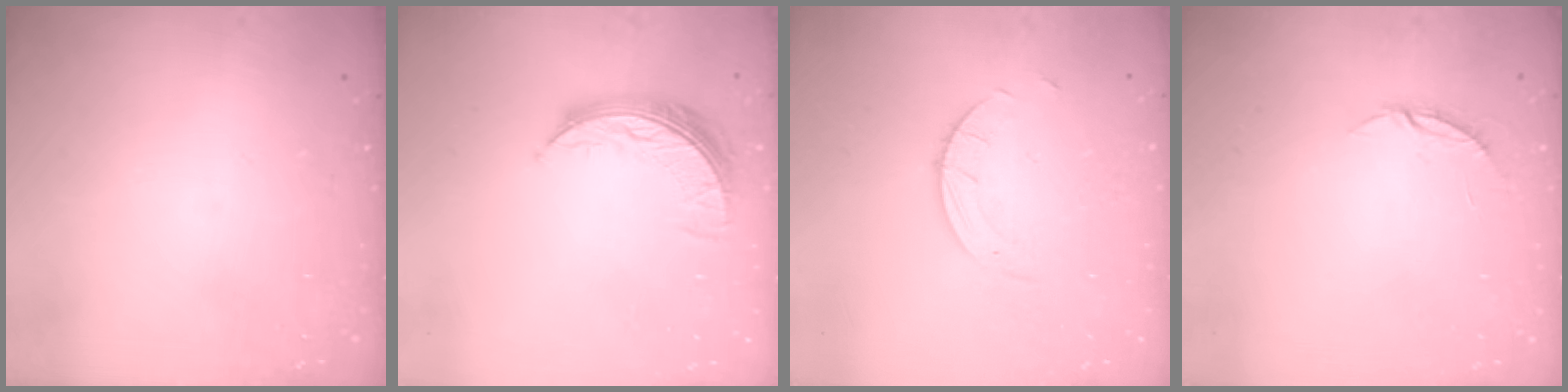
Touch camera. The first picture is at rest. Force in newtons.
{"total": 8.4, "press": 8.4, "slide": 0.7}
{"total": 2.7, "press": 2.7, "slide": 0.3}
{"total": 3.8, "press": 3.8, "slide": 0.2}